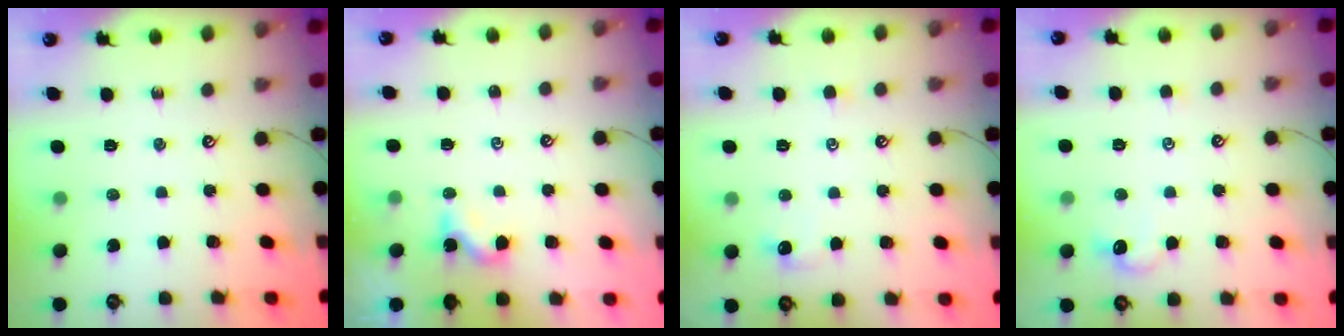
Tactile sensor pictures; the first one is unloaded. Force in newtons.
{"total": 0.6, "press": 0.5, "slide": 0.4}
{"total": 0.6, "press": 0.1, "slide": 0.6}
{"total": 1.2, "press": 1.0, "slide": 0.7}